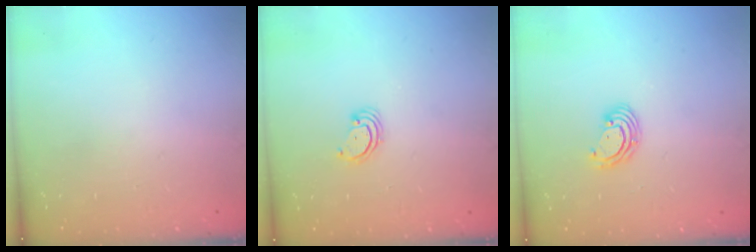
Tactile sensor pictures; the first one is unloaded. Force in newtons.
{"total": 2.3, "press": 2.3, "slide": 0.2}
{"total": 3.8, "press": 3.8, "slide": 0.2}